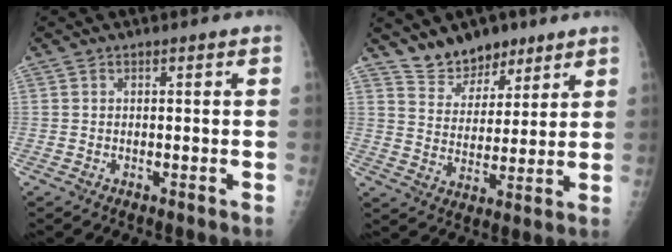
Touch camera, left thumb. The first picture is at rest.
{"total": 8.8, "force": [6.9, 4.9, 2.3], "torque": [-0.002, -0.051, 0.126]}